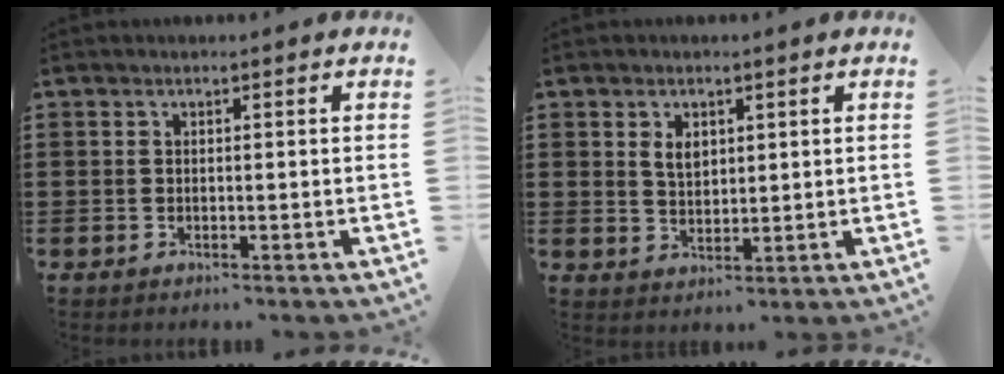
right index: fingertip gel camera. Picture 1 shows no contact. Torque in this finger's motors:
{"motor_torque": [0.28, 0.11, 0.09, 0.03]}